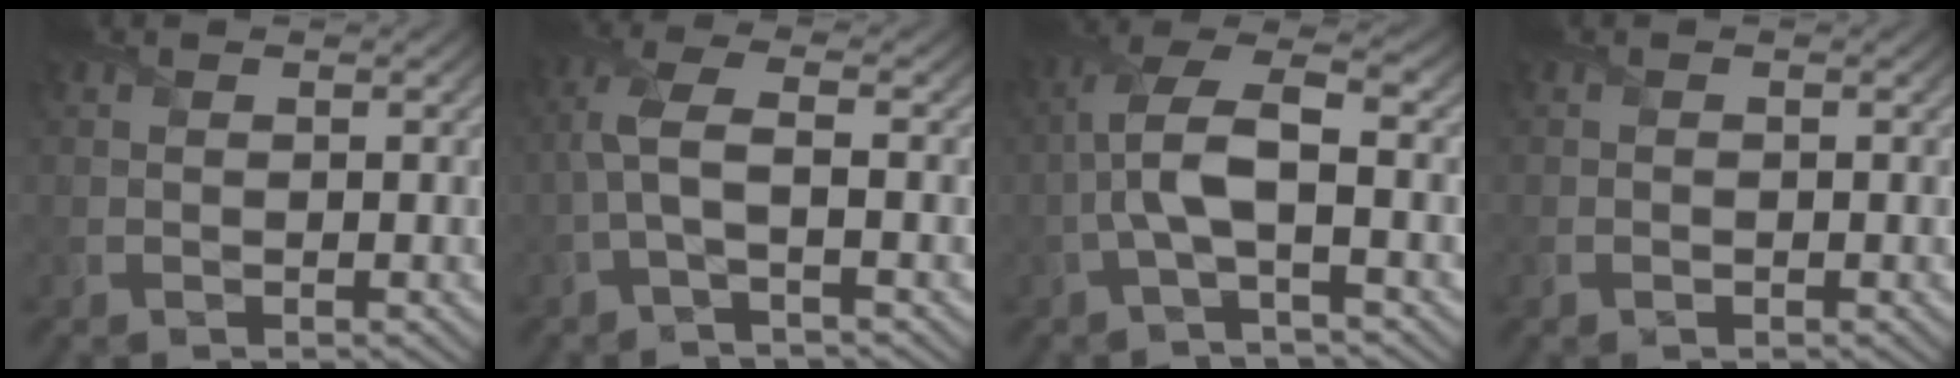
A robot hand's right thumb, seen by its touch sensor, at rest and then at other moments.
{"total": 4.2, "force": [-0.6, 1.0, 4.0], "torque": [-0.096, 0.013, -0.023]}
{"total": 7.1, "force": [-1.2, 2.2, 6.7], "torque": [-0.153, 0.018, -0.033]}
{"total": 0.6, "force": [-0.3, 0.3, 0.4], "torque": [-0.008, -0.002, -0.003]}